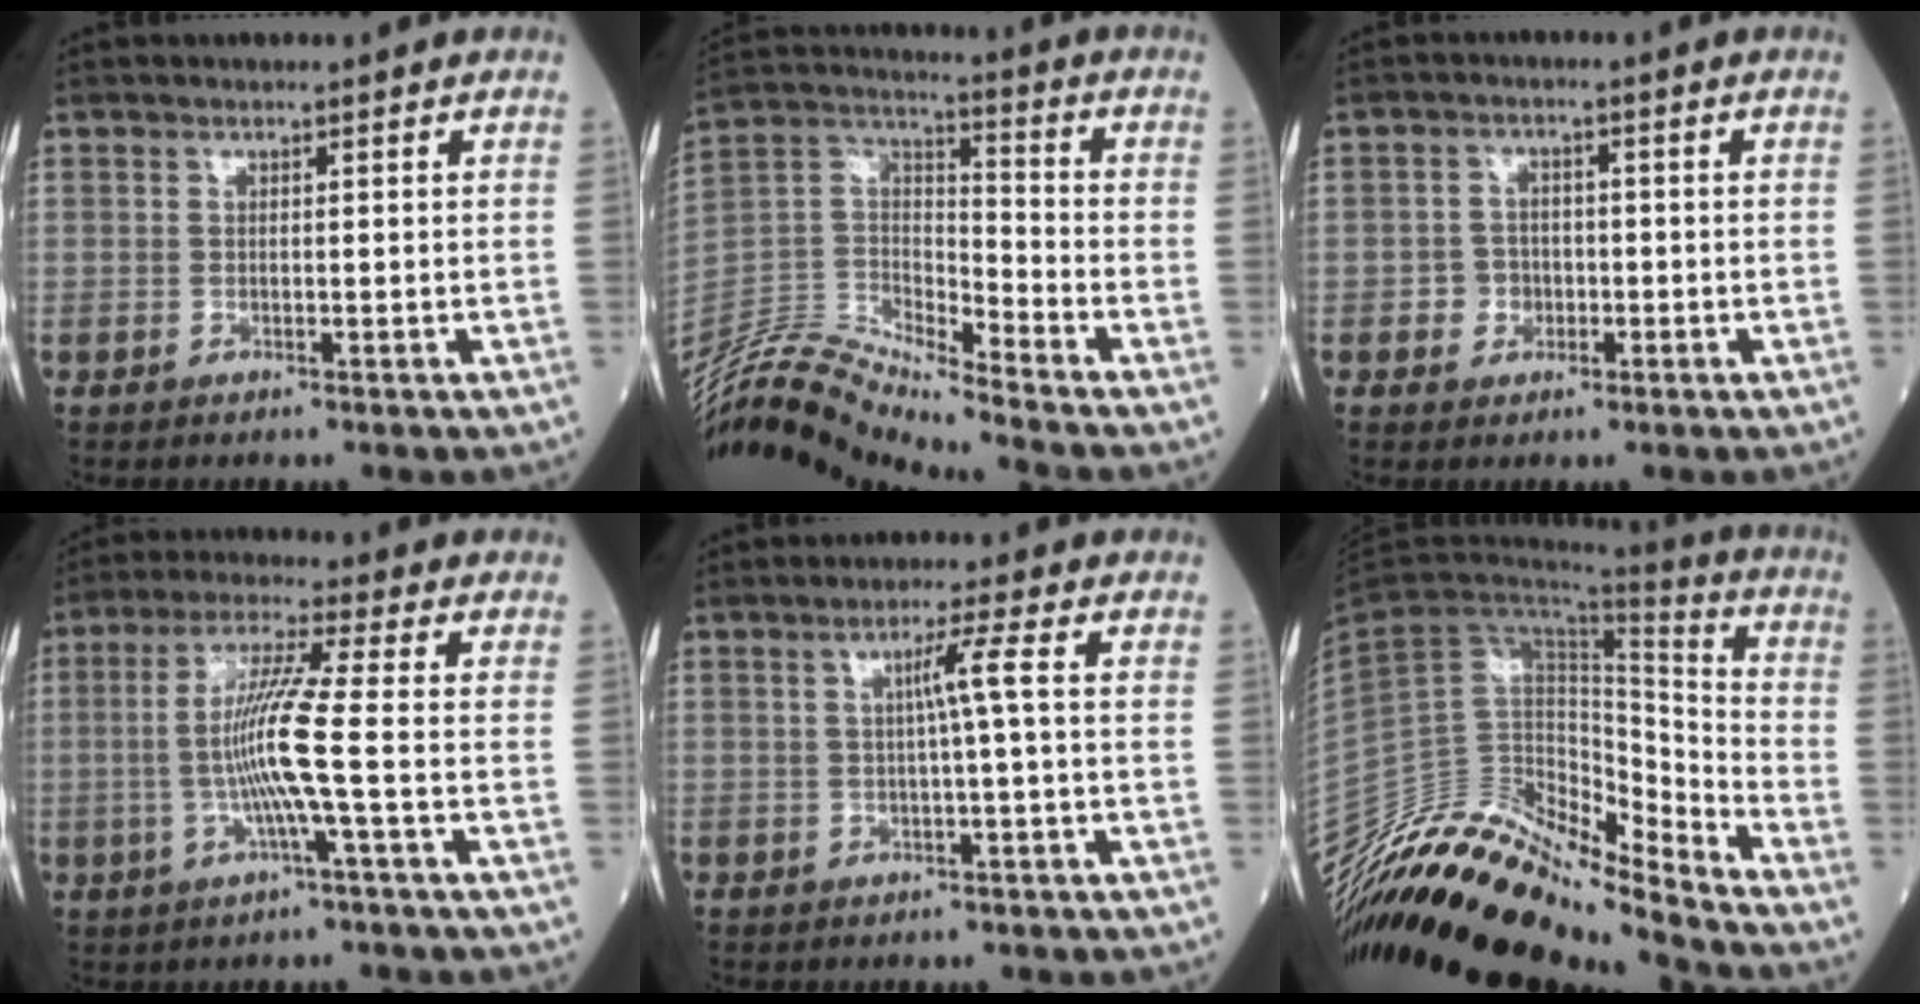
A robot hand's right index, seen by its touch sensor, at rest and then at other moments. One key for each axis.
{"total": 13.6, "fx": -13.1, "fy": -0.1, "fz": 3.5, "tx": -0.074, "ty": 0.042, "tz": -0.257}
{"total": 3.2, "fx": -1.0, "fy": 2.9, "fz": 0.9, "tx": -0.011, "ty": 0.009, "tz": -0.017}
{"total": 8.6, "fx": -1.4, "fy": -1.1, "fz": 8.4, "tx": -0.170, "ty": 0.003, "tz": -0.029}
{"total": 3.3, "fx": 0.1, "fy": -1.0, "fz": 3.1, "tx": -0.056, "ty": 0.004, "tz": 0.003}
{"total": 17.7, "fx": -17.0, "fy": 2.0, "fz": 4.7, "tx": -0.077, "ty": 0.070, "tz": -0.300}